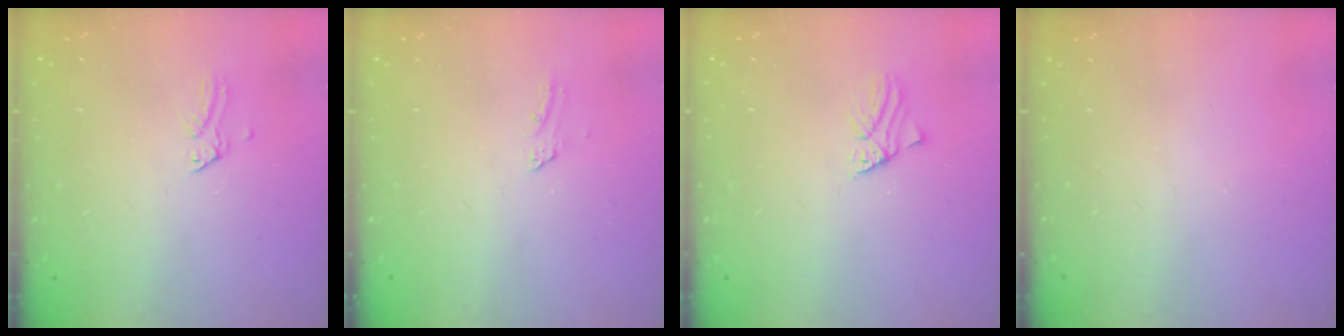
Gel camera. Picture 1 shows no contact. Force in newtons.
{"total": 1.4, "press": 1.4, "slide": 0.1}
{"total": 1.1, "press": 1.1, "slide": 0.2}
{"total": 0.0}